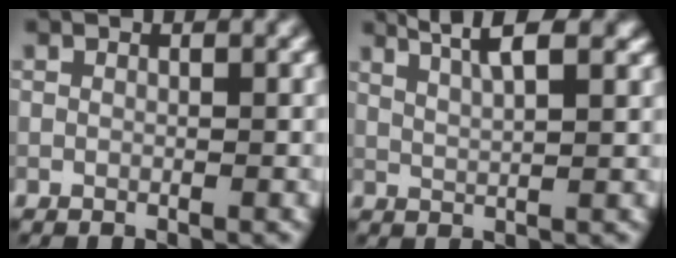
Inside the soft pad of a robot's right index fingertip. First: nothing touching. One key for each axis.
{"total": 6.5, "fx": 4.0, "fy": 2.5, "fz": 4.4, "tx": -0.049, "ty": 0.030, "tz": 0.040}